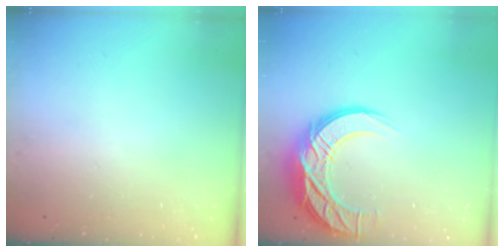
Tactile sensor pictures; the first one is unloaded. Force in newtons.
{"total": 15.9, "press": 15.9, "slide": 1.2}